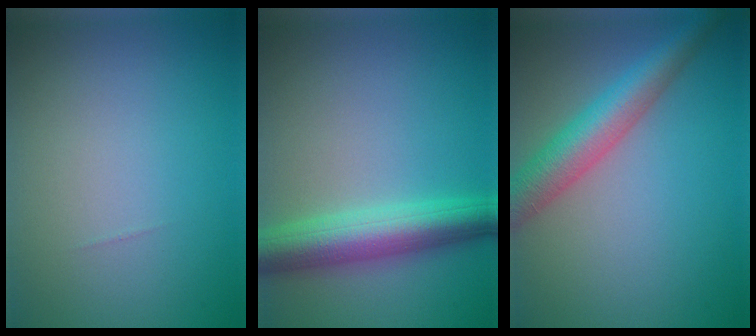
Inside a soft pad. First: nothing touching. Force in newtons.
{"total": 6.1, "press": 6.1, "slide": 0.2}
{"total": 5.4, "press": 5.4, "slide": 0.3}